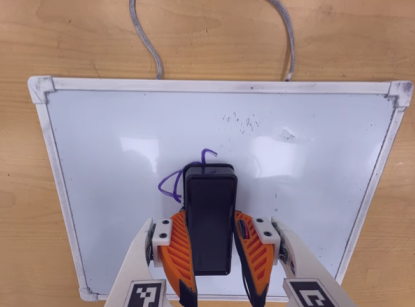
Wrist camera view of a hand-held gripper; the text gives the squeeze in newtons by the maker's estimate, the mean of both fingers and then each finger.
{"total": 10.3, "left": 10.3, "right": 10.3}